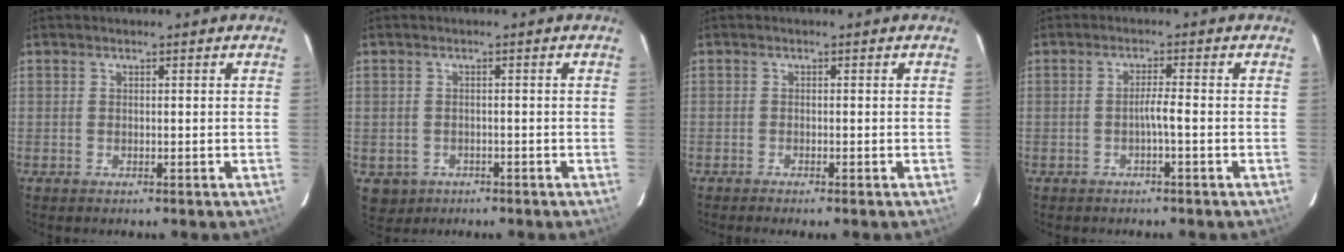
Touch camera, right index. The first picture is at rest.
{"total": 3.7, "force": [-1.6, 3.3, 0.4], "torque": [-0.011, 0.005, -0.018]}
{"total": 1.8, "force": [-1.5, -0.1, 1.1], "torque": [-0.017, -0.001, -0.019]}
{"total": 2.1, "force": [-0.7, -0.3, 1.9], "torque": [-0.034, 0.002, -0.015]}